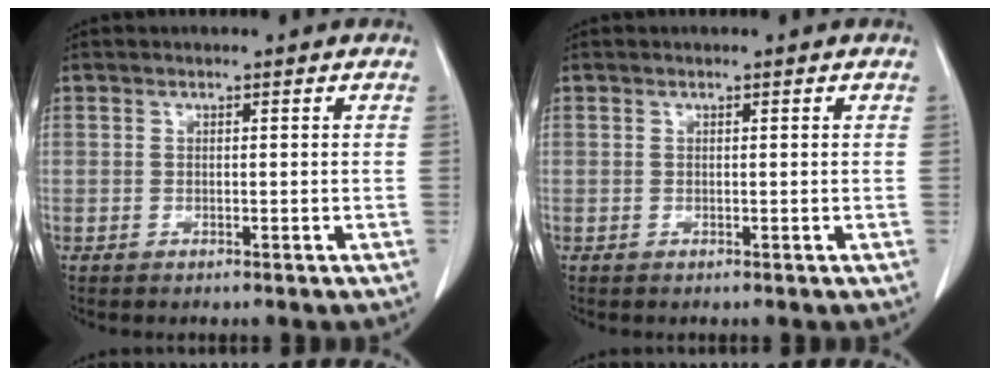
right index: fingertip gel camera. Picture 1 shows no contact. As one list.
[{"total": 0.0}]